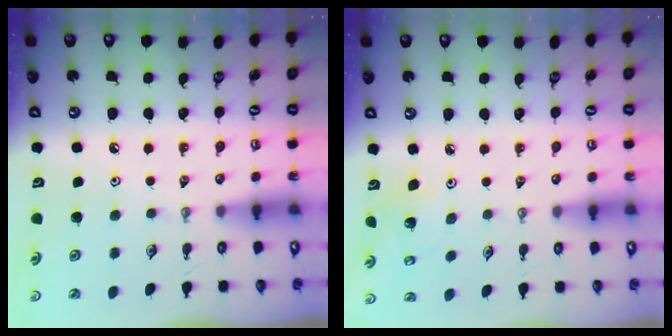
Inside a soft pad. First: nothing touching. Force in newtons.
{"total": 3.6, "press": 3.2, "slide": 1.6}